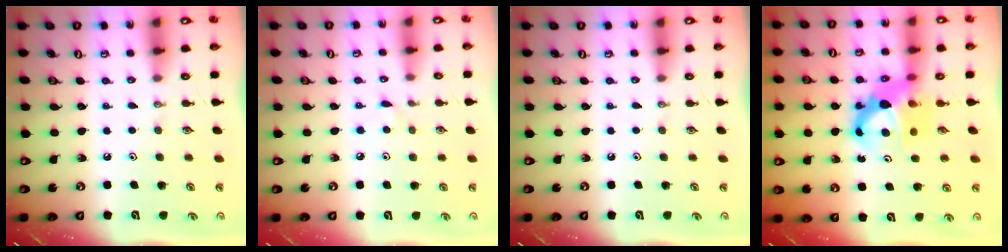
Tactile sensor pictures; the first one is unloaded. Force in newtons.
{"total": 3.6, "press": 3.6, "slide": 0.4}
{"total": 0.0}
{"total": 9.2, "press": 9.2, "slide": 0.9}